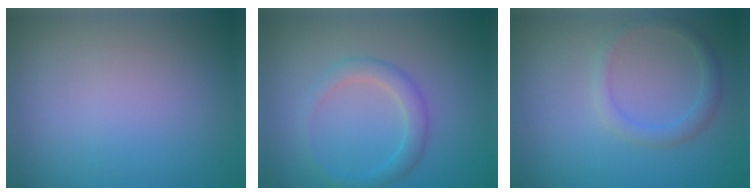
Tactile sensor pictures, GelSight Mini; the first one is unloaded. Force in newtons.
{"total": 2.1, "press": 2.1, "slide": 0.1}
{"total": 1.8, "press": 1.8, "slide": 0.2}